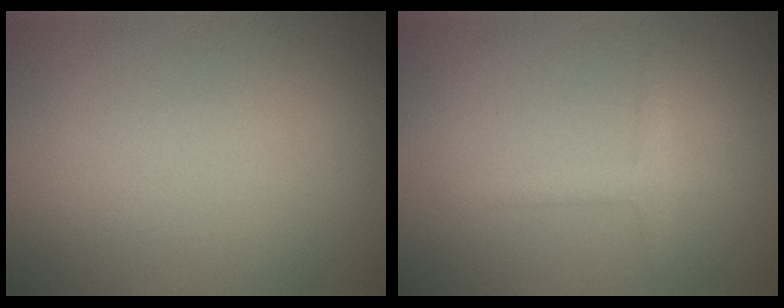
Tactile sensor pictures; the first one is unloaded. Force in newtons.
{"total": 1.6, "press": 1.6, "slide": 0.1}